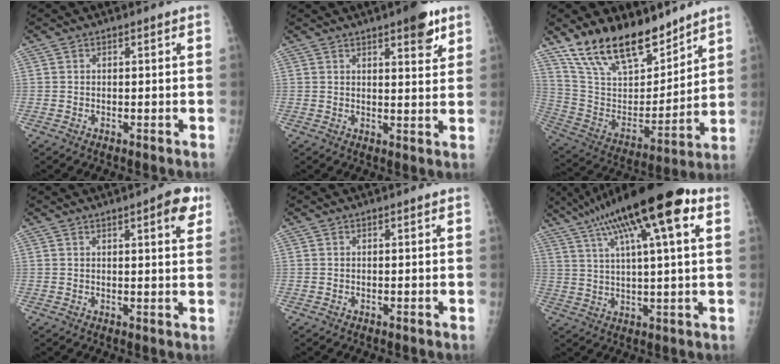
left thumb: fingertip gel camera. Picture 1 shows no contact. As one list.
[{"total": 6.9, "force": [4.2, 2.2, 5.1], "torque": [-0.052, -0.020, 0.051]}, {"total": 20.9, "force": [15.7, 8.9, 10.4], "torque": [-0.149, -0.078, 0.287]}, {"total": 5.7, "force": [3.0, 1.5, 4.6], "torque": [-0.046, -0.009, 0.032]}, {"total": 0.0}, {"total": 21.1, "force": [10.4, 4.3, 17.8], "torque": [-0.306, 0.018, 0.168]}]